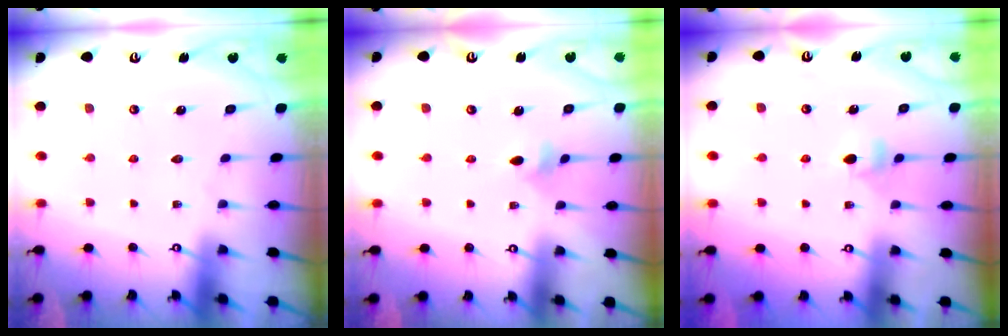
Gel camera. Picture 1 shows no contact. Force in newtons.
{"total": 3.8, "press": 3.7, "slide": 0.9}
{"total": 4.2, "press": 4.2, "slide": 0.5}